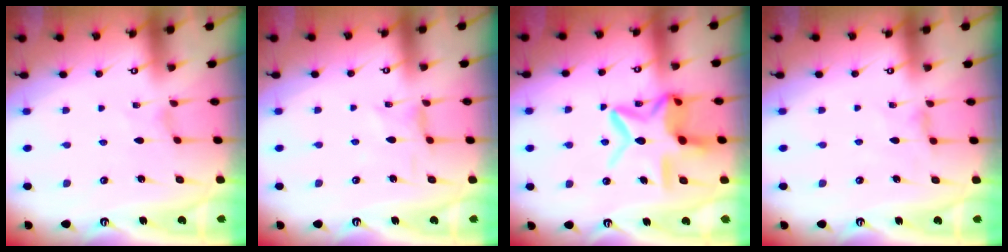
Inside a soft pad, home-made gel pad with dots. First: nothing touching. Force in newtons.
{"total": 1.6, "press": 1.5, "slide": 0.3}
{"total": 15.4, "press": 15.3, "slide": 1.3}
{"total": 2.4, "press": 2.4, "slide": 0.4}